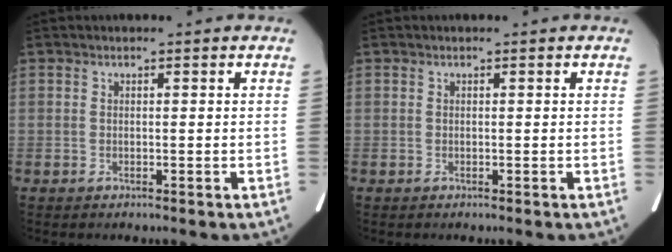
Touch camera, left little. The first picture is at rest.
{"total": 0.0}